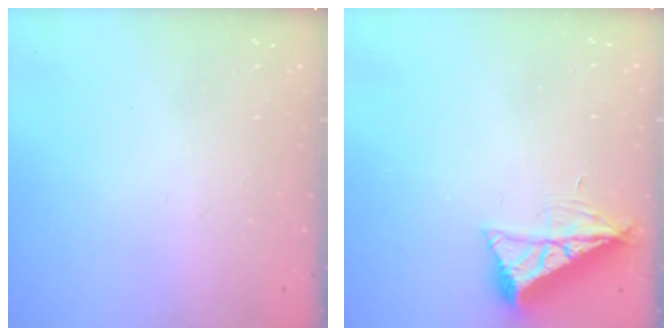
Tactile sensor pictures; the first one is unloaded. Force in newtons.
{"total": 7.7, "press": 7.6, "slide": 0.8}